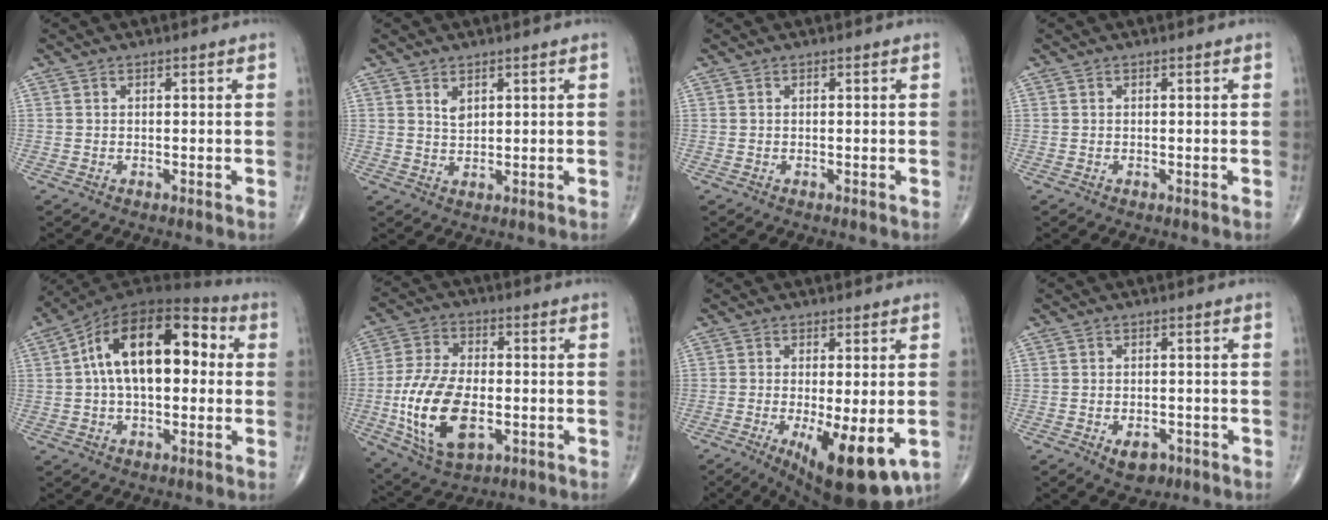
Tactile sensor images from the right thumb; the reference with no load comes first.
{"total": 2.3, "force": [1.3, 1.3, 1.4], "torque": [-0.019, -0.010, 0.028]}
{"total": 0.0}
{"total": 0.0}
{"total": 19.3, "force": [2.6, 10.5, 16.0], "torque": [-0.247, 0.041, 0.029]}
{"total": 17.2, "force": [-3.7, 9.5, 13.9], "torque": [-0.262, 0.004, -0.057]}
{"total": 14.3, "force": [-4.6, 4.7, 12.7], "torque": [-0.168, -0.021, -0.054]}
{"total": 4.3, "force": [-2.1, 2.7, 2.7], "torque": [-0.030, 0.006, -0.025]}